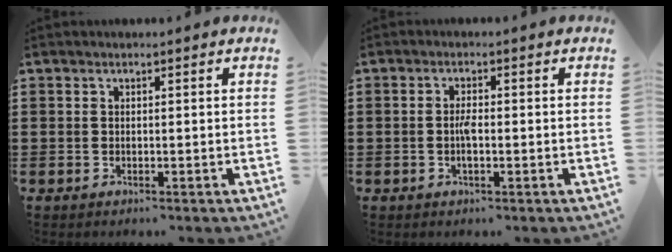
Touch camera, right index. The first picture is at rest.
{"total": 2.4, "force": [-0.6, 0.5, 2.2], "torque": [-0.049, -0.004, -0.014]}